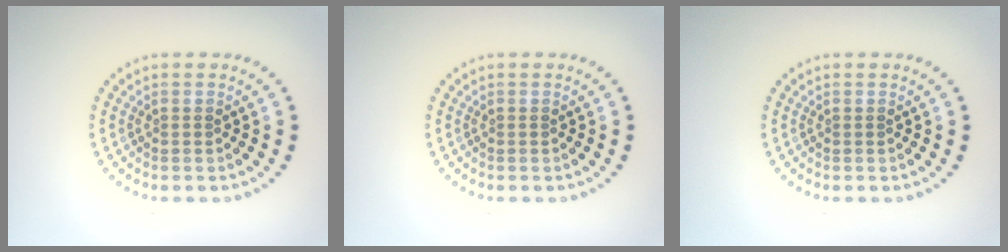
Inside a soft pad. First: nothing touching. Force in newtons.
{"total": 0.0}
{"total": 0.0}